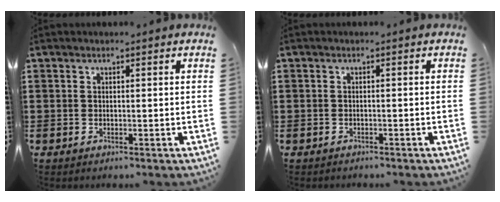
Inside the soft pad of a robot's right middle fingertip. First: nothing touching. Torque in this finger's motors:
{"motor_torque": [-1.13, 1.00, -0.96, -0.19]}